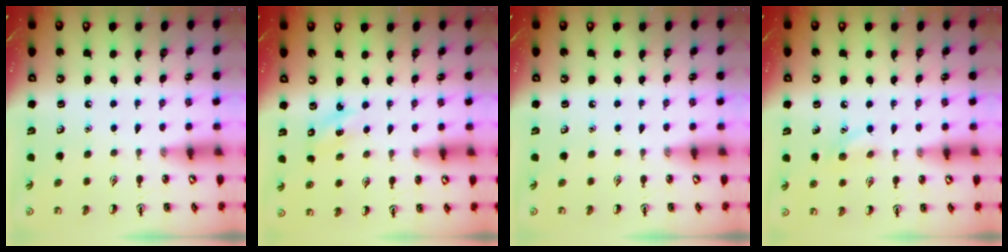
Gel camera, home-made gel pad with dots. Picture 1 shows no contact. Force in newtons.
{"total": 1.4, "press": 1.3, "slide": 0.5}
{"total": 0.0}
{"total": 6.5, "press": 6.2, "slide": 1.9}